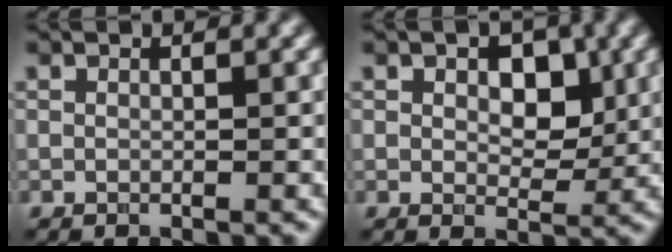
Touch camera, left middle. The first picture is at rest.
{"total": 3.4, "force": [0.9, 2.0, 2.6], "torque": [-0.041, -0.002, 0.021]}